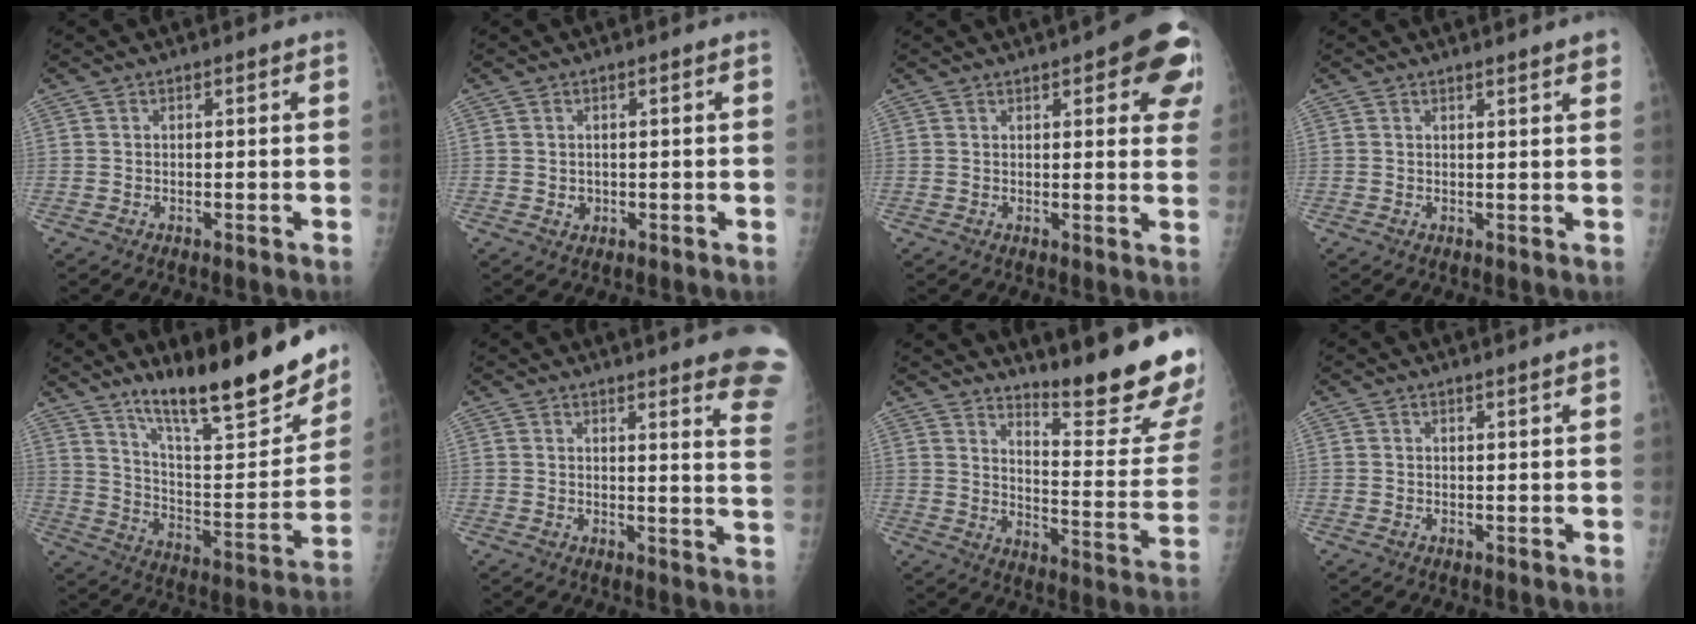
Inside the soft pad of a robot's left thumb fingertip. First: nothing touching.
{"total": 1.3, "force": [0.0, 1.2, 0.5], "torque": [-0.005, 0.000, 0.006]}
{"total": 12.8, "force": [5.8, 4.3, 10.5], "torque": [-0.089, -0.015, 0.060]}
{"total": 2.7, "force": [2.1, 0.0, 1.6], "torque": [-0.017, -0.007, 0.025]}
{"total": 23.8, "force": [17.2, 5.0, 15.6], "torque": [-0.204, -0.094, 0.279]}
{"total": 15.0, "force": [12.8, 1.1, 7.8], "torque": [-0.067, -0.098, 0.127]}
{"total": 20.9, "force": [16.7, 2.5, 12.4], "torque": [-0.152, -0.161, 0.229]}
{"total": 1.5, "force": [1.2, -0.2, 1.0], "torque": [-0.009, -0.003, 0.018]}